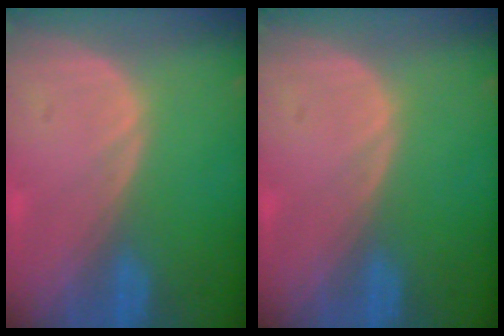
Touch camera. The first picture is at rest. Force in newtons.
{"total": 0.0}